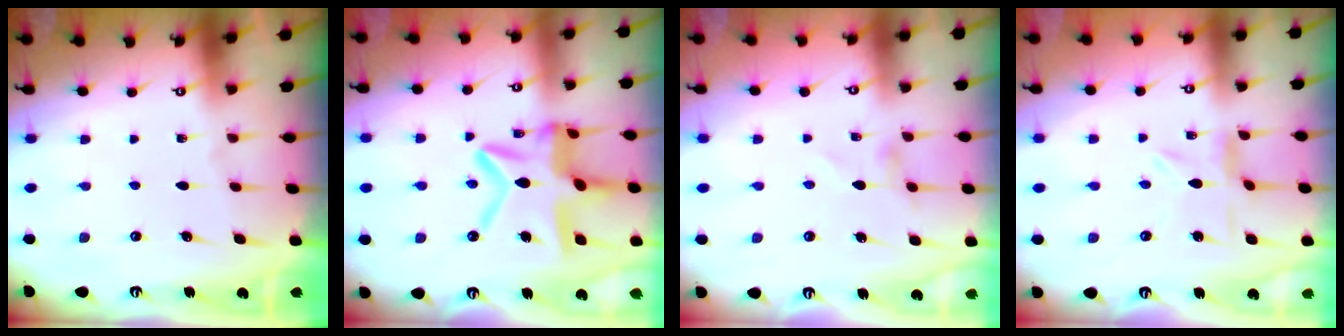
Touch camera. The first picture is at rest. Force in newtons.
{"total": 15.6, "press": 15.5, "slide": 1.4}
{"total": 0.8, "press": 0.7, "slide": 0.2}
{"total": 1.1, "press": 1.1, "slide": 0.2}